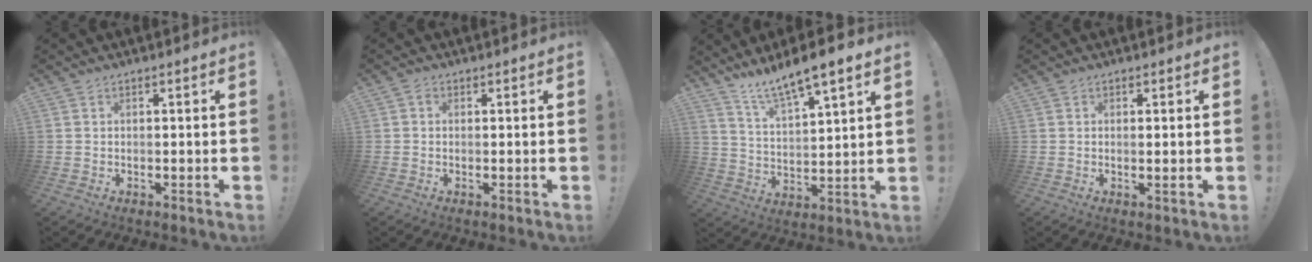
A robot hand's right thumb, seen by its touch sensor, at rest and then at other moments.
{"total": 0.8, "force": [0.2, 0.6, 0.5], "torque": [-0.001, -0.001, 0.002]}
{"total": 10.0, "force": [8.6, 0.9, 5.0], "torque": [-0.092, -0.065, 0.149]}
{"total": 1.5, "force": [0.5, -0.2, 1.4], "torque": [-0.013, -0.006, 0.004]}